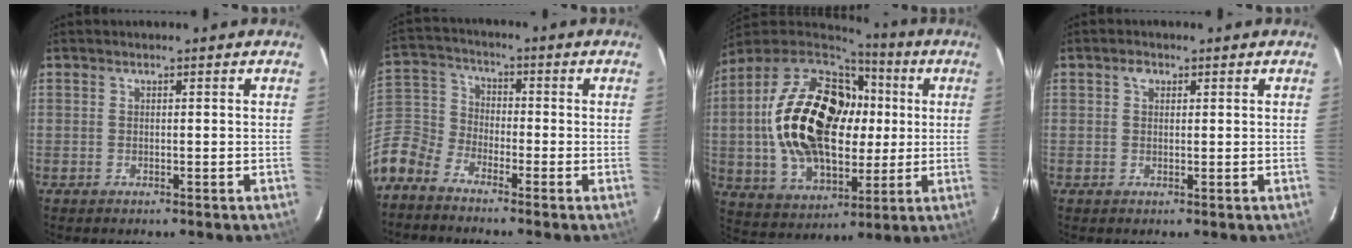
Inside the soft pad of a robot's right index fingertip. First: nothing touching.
{"total": 9.9, "force": [-6.4, 6.6, 3.6], "torque": [-0.098, 0.014, -0.151]}
{"total": 27.0, "force": [2.3, 17.2, 20.7], "torque": [-0.431, 0.032, 0.054]}
{"total": 1.6, "force": [0.7, 1.2, 0.8], "torque": [-0.011, 0.008, 0.010]}